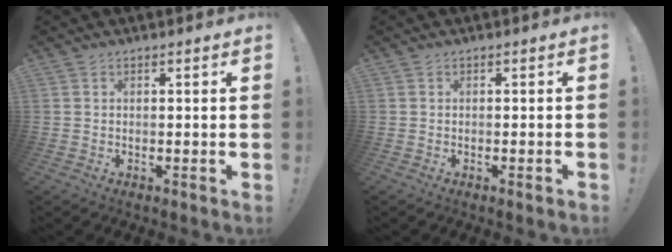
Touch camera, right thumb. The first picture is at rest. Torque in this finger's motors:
{"motor_torque": [-0.12, -0.11, -0.07, 0.00, 0.00]}